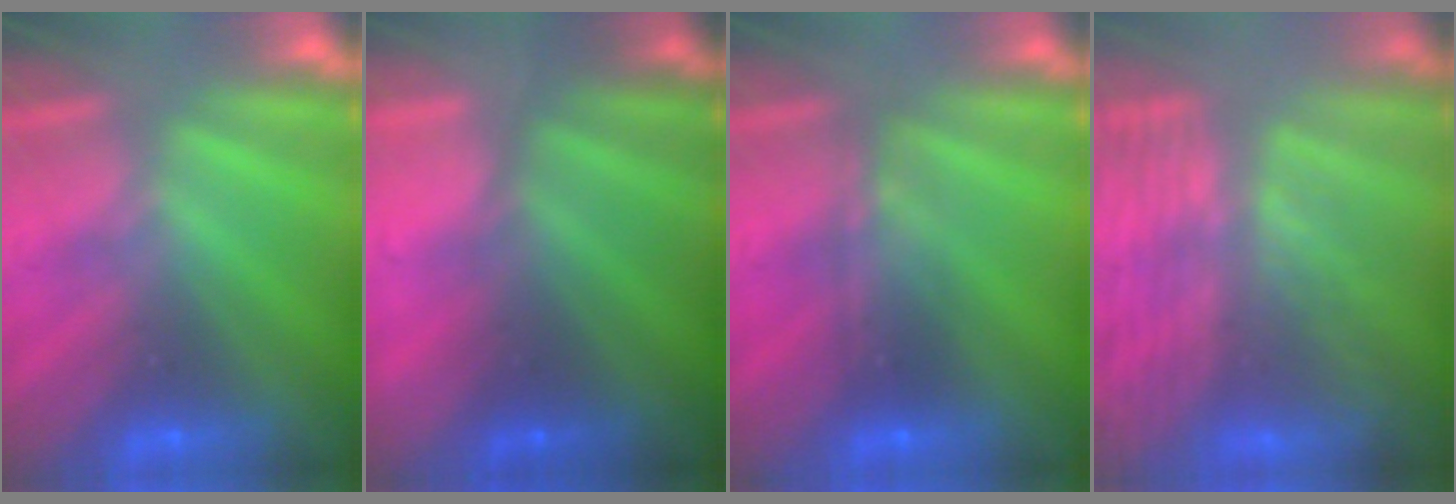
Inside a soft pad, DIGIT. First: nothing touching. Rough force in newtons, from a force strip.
{"total": 1.8}
{"total": 2.4}
{"total": 8.2}